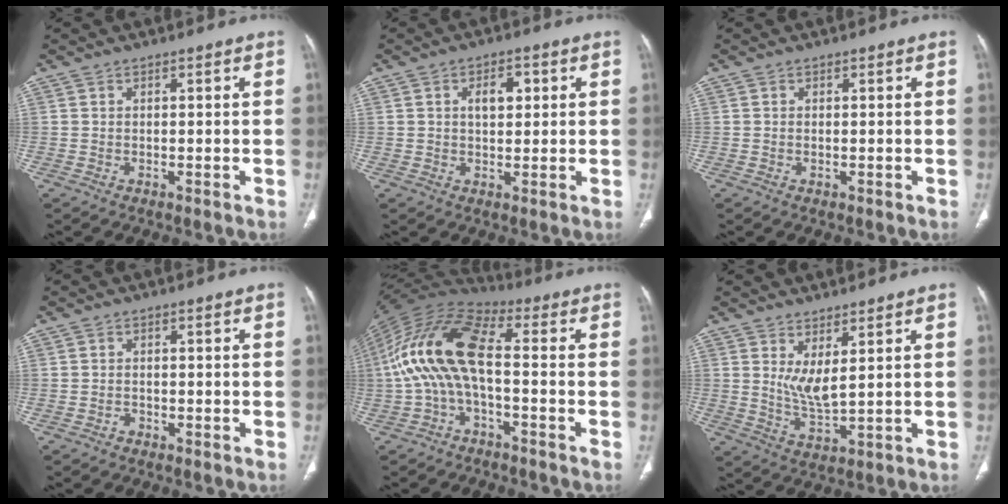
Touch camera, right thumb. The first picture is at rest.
{"total": 4.5, "force": [1.3, 2.6, 3.5], "torque": [-0.045, 0.002, 0.020]}
{"total": 0.0}
{"total": 0.7, "force": [-0.6, 0.5, 0.0], "torque": [0.001, 0.004, -0.012]}
{"total": 14.7, "force": [-1.5, 6.2, 13.2], "torque": [-0.268, 0.047, -0.039]}
{"total": 5.2, "force": [2.3, 1.3, 4.5], "torque": [-0.091, -0.034, 0.055]}